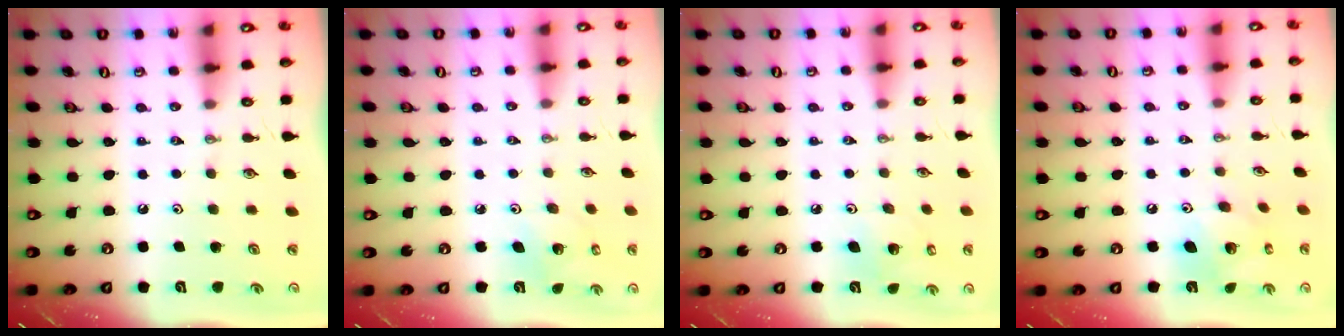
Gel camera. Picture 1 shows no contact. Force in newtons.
{"total": 3.7, "press": 3.6, "slide": 0.3}
{"total": 6.0, "press": 5.6, "slide": 2.3}
{"total": 10.6, "press": 10.6, "slide": 0.8}